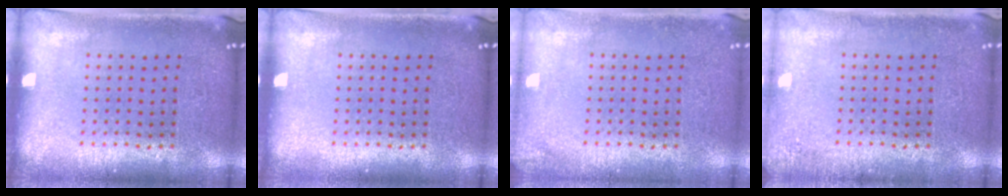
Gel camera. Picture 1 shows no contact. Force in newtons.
{"total": 0.0}
{"total": 1.1, "press": 1.1, "slide": 0.1}
{"total": 1.6, "press": 1.6, "slide": 0.3}